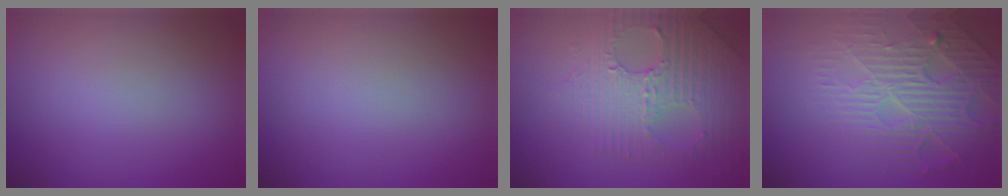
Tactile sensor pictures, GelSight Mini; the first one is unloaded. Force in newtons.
{"total": 0.0}
{"total": 7.1, "press": 4.6, "slide": 5.4}
{"total": 4.5, "press": 4.2, "slide": 1.7}